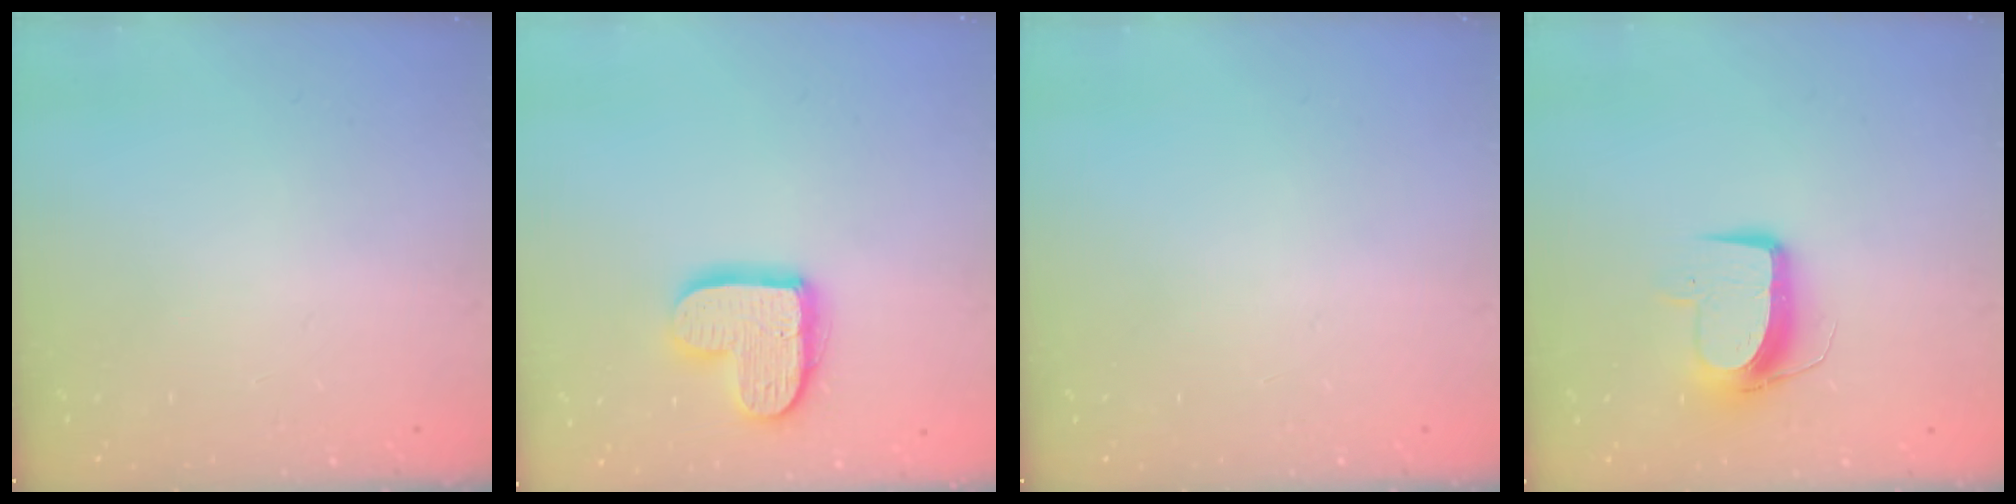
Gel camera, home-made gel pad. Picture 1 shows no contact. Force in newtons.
{"total": 13.0, "press": 13.0, "slide": 0.8}
{"total": 0.0}
{"total": 9.5, "press": 9.5, "slide": 0.9}